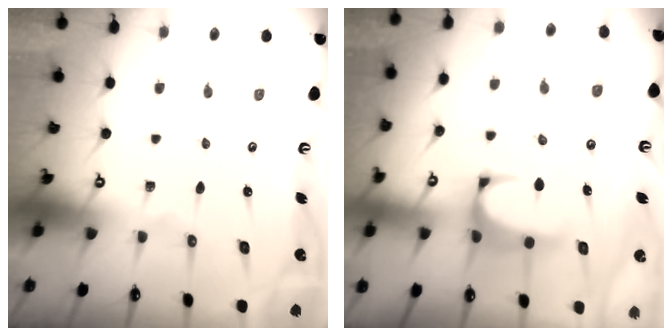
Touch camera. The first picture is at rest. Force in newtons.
{"total": 1.6, "press": 1.3, "slide": 0.8}